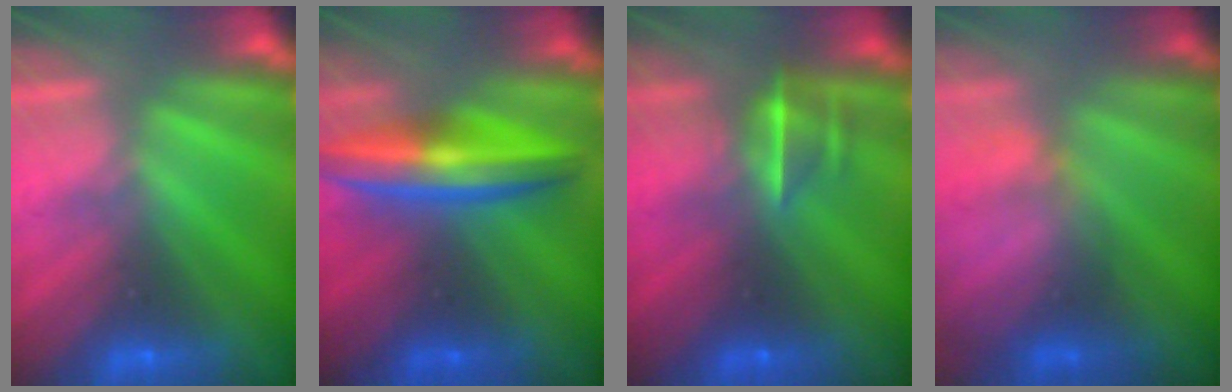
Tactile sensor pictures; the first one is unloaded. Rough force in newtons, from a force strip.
{"total": 7.5}
{"total": 3.1}
{"total": 4.5}